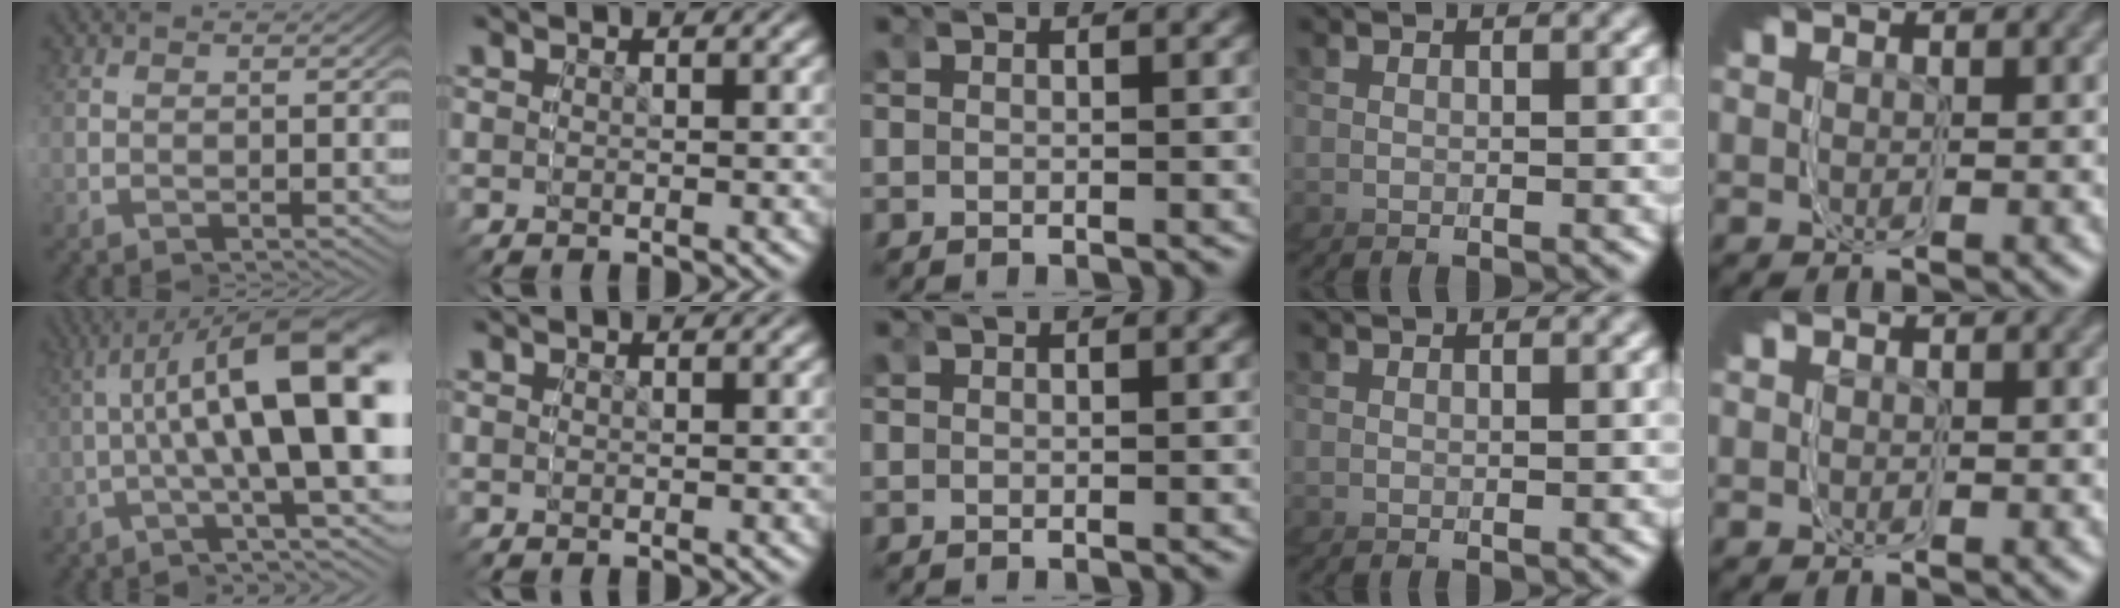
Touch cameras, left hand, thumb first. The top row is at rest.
{"thumb": {"total": 14.3, "force": [0.9, 2.6, 14.1], "torque": [-0.180, 0.051, -0.017]}, "little": {"total": 0.9, "force": [-0.4, -0.4, -0.7], "torque": [0.013, -0.002, -0.003]}}